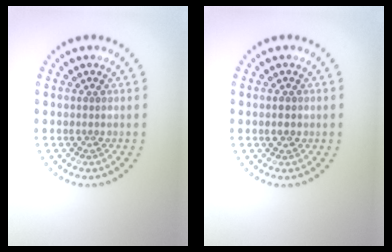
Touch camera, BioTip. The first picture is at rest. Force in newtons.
{"total": 1.4, "press": 1.4, "slide": 0.1}